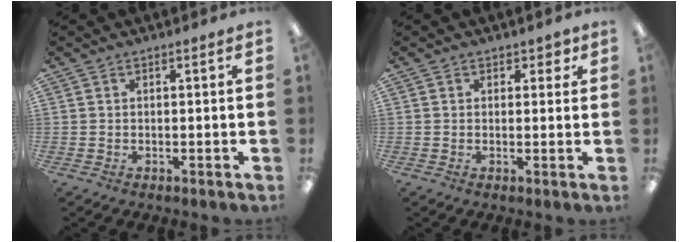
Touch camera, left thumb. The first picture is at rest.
{"total": 2.0, "force": [1.2, 1.5, 0.6], "torque": [0.003, -0.002, 0.018]}